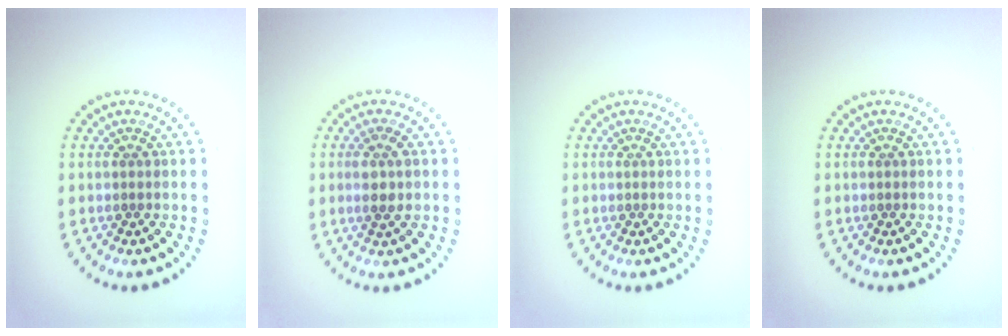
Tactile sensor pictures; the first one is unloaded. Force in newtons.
{"total": 2.1, "press": 1.9, "slide": 0.9}
{"total": 0.0}
{"total": 0.0}